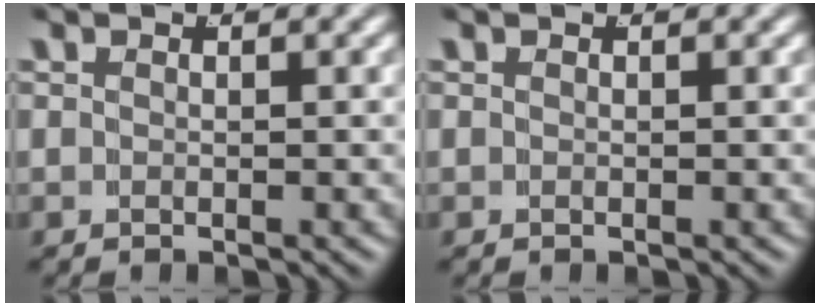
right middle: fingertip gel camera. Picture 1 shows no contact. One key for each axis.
{"total": 0.0}